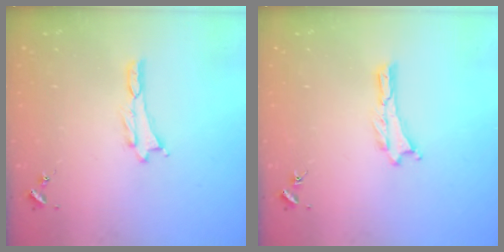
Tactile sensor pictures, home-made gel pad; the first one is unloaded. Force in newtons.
{"total": 0.0}